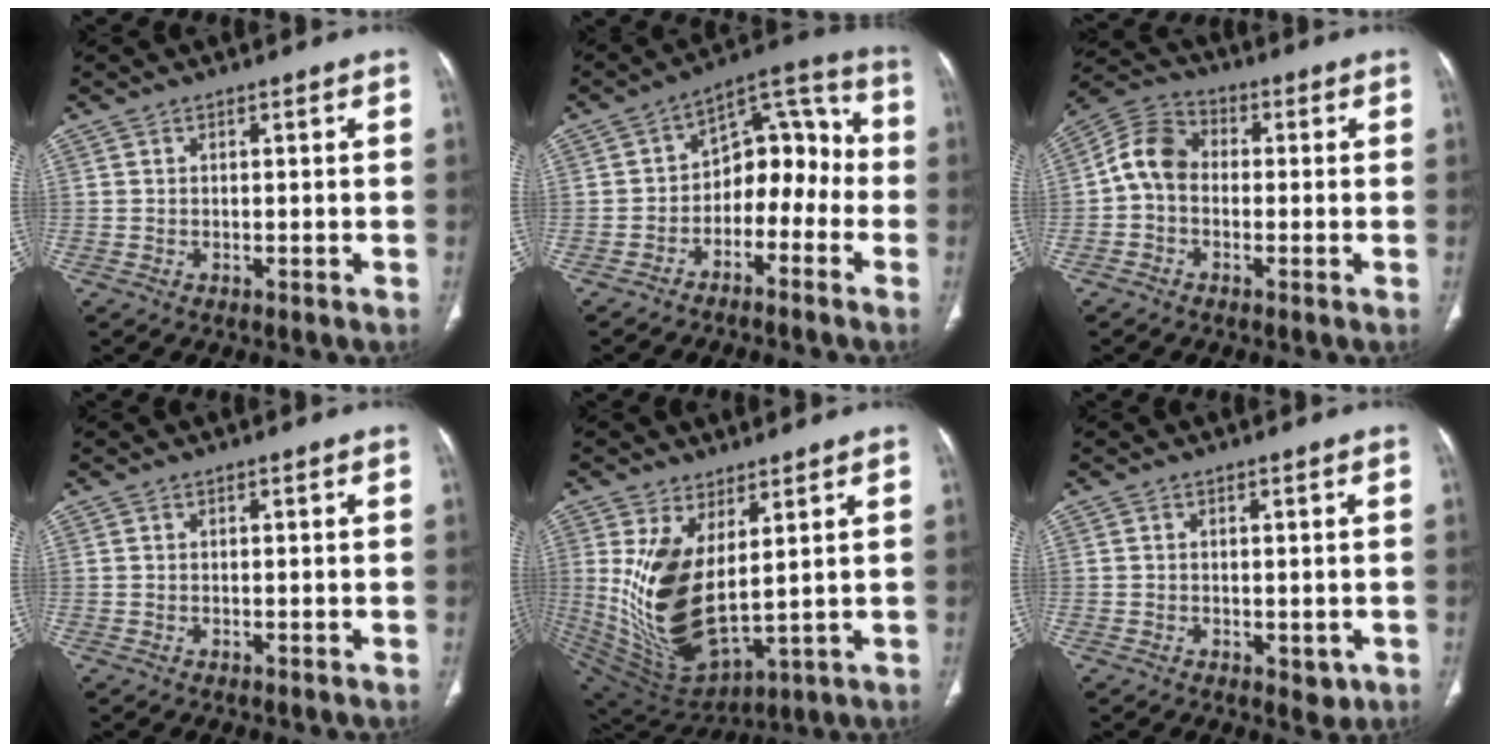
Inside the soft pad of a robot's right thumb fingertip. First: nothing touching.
{"total": 12.5, "force": [-4.0, 8.4, 8.4], "torque": [-0.078, 0.078, -0.071]}
{"total": 7.8, "force": [-0.6, 6.0, 5.0], "torque": [-0.084, 0.026, -0.028]}
{"total": 0.0}
{"total": 15.9, "force": [3.3, 7.8, 13.5], "torque": [-0.255, -0.034, 0.096]}
{"total": 2.6, "force": [-0.7, 1.6, 1.9], "torque": [-0.010, -0.002, -0.003]}